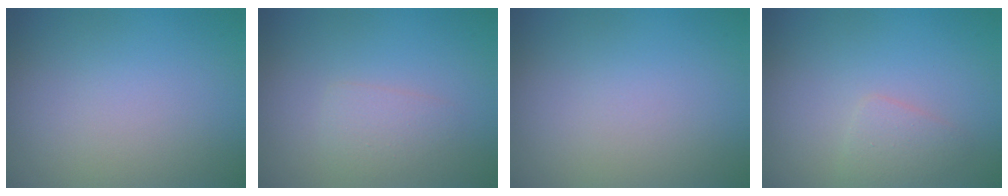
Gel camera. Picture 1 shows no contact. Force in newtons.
{"total": 1.6, "press": 1.6, "slide": 0.0}
{"total": 0.0}
{"total": 1.6, "press": 1.6, "slide": 0.0}